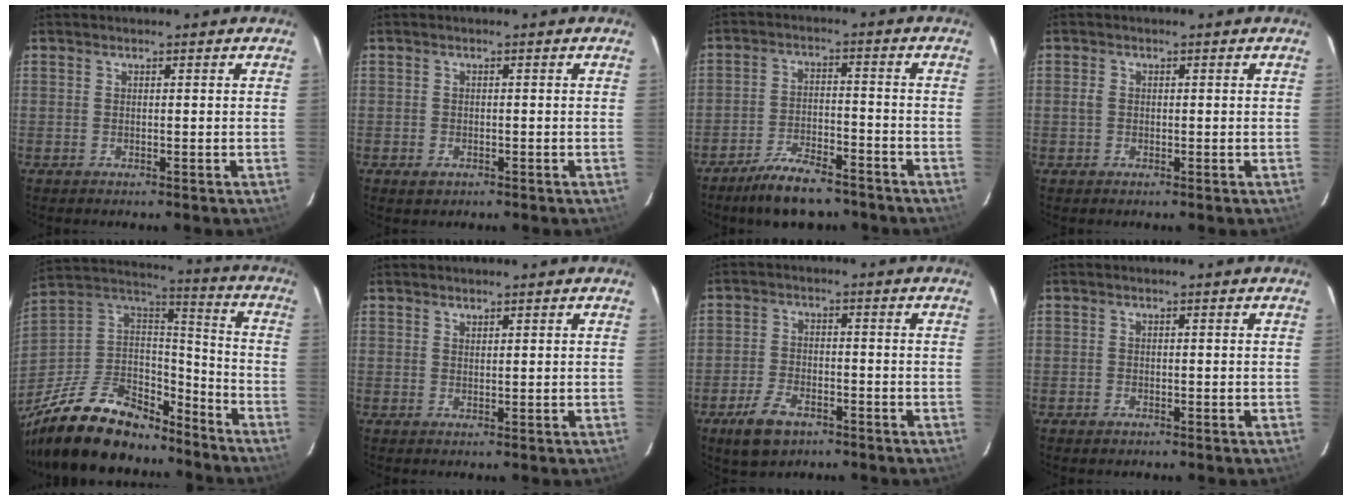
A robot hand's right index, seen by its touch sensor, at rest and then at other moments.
{"total": 1.9, "force": [-1.0, 1.4, 0.8], "torque": [-0.014, -0.001, -0.015]}
{"total": 10.8, "force": [-8.7, 3.8, 5.1], "torque": [-0.113, 0.003, -0.139]}
{"total": 1.4, "force": [-0.2, 1.2, 0.6], "torque": [-0.013, 0.004, -0.007]}
{"total": 26.2, "force": [-19.0, 12.4, 13.0], "torque": [-0.285, 0.020, -0.303]}
{"total": 0.8, "force": [0.8, 0.3, 0.1], "torque": [-0.002, 0.001, 0.016]}
{"total": 7.5, "force": [-4.8, 4.1, 4.2], "torque": [-0.109, -0.002, -0.083]}
{"total": 1.1, "force": [-0.7, 0.8, 0.2], "torque": [-0.005, 0.001, -0.011]}